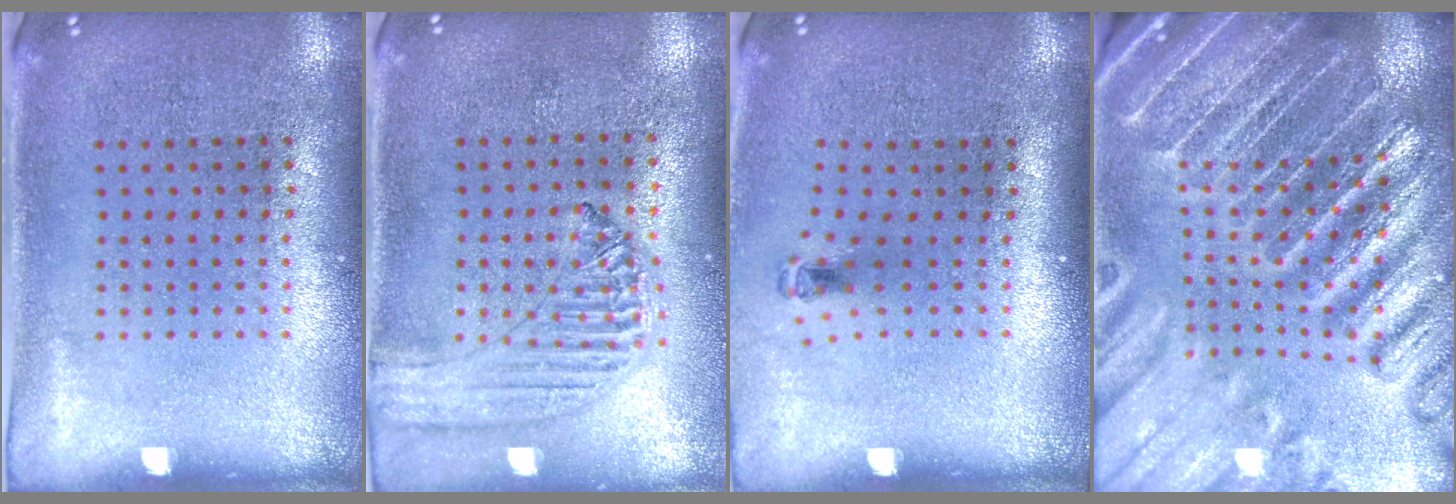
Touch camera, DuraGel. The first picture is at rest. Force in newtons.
{"total": 1.3, "press": 1.3, "slide": 0.1}
{"total": 0.7, "press": 0.4, "slide": 0.6}
{"total": 4.9, "press": 4.4, "slide": 2.2}